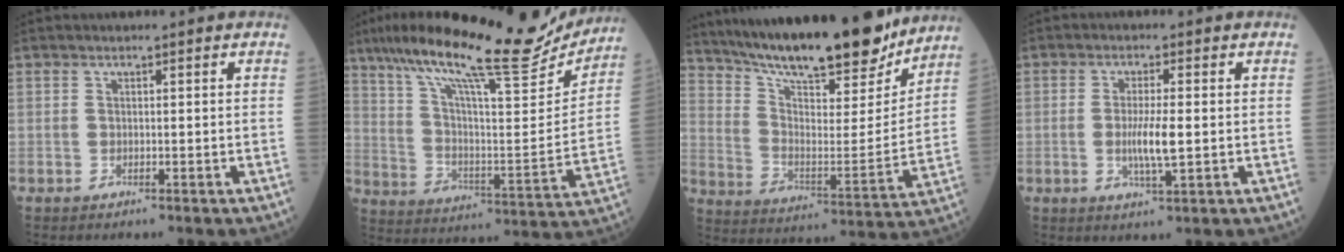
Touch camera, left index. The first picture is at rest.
{"total": 25.0, "force": [20.7, 3.0, 13.6], "torque": [-0.239, -0.005, 0.310]}
{"total": 24.8, "force": [21.4, 4.3, 11.8], "torque": [-0.202, -0.022, 0.320]}
{"total": 4.5, "force": [-0.3, 0.4, 4.5], "torque": [-0.091, -0.008, -0.005]}